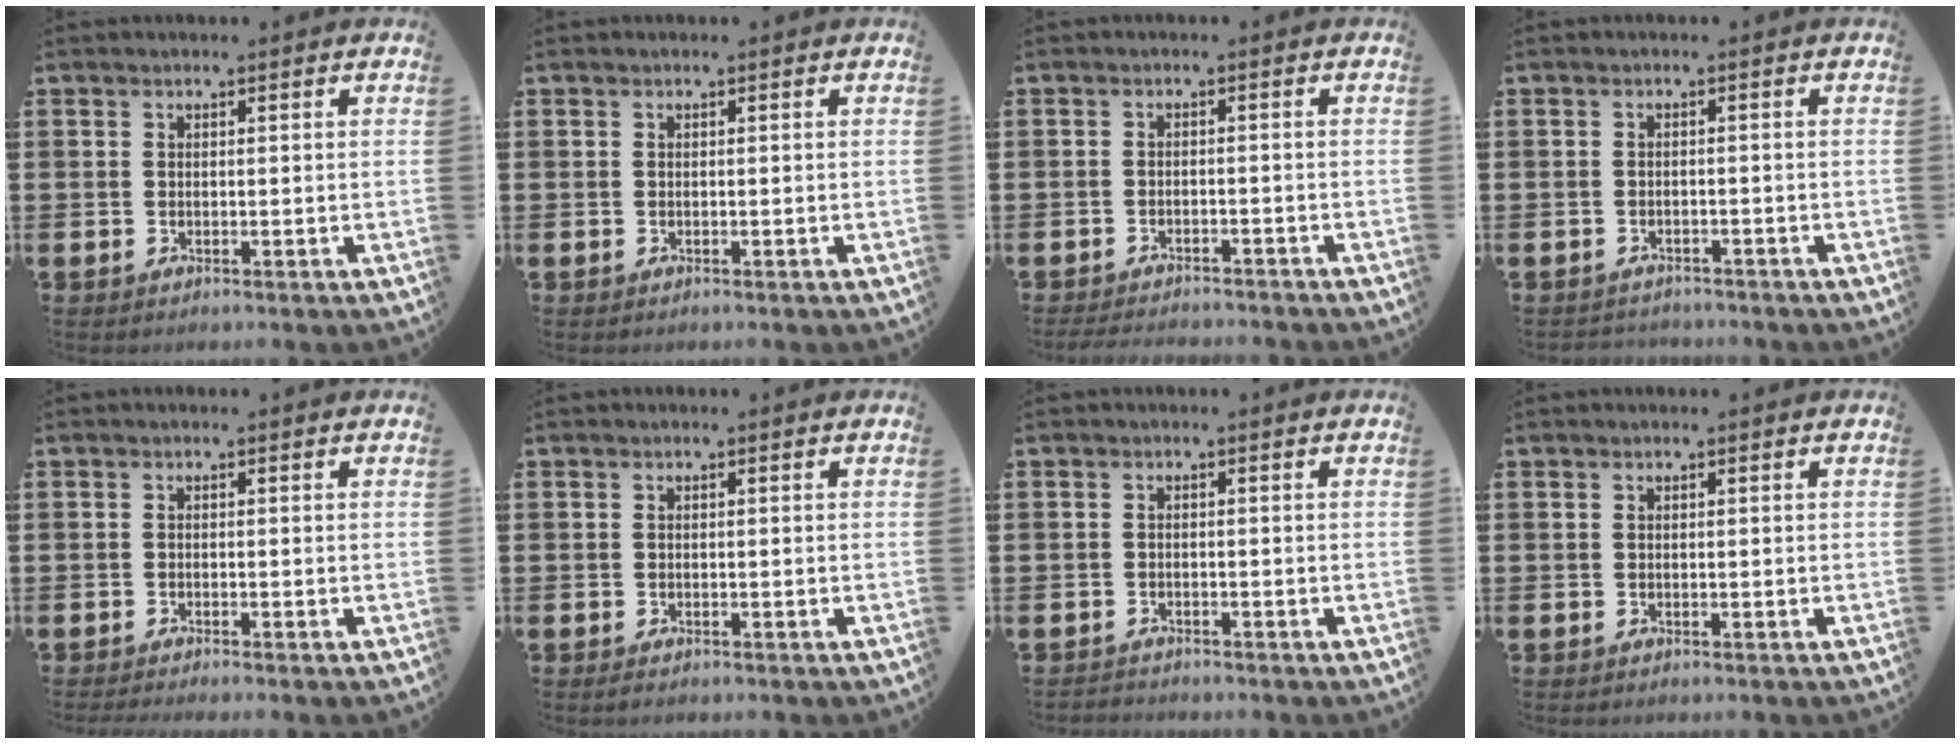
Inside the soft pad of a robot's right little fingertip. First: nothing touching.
{"total": 0.0}
{"total": 1.8, "force": [-1.8, 0.0, 0.0], "torque": [-0.004, 0.002, -0.037]}
{"total": 1.1, "force": [-1.1, 0.2, -0.2], "torque": [-0.001, 0.004, -0.024]}
{"total": 0.5, "force": [-0.5, -0.1, 0.2], "torque": [-0.002, -0.003, -0.010]}
{"total": 0.0}
{"total": 0.9, "force": [-0.8, 0.1, -0.1], "torque": [0.000, 0.001, -0.018]}
{"total": 0.0}